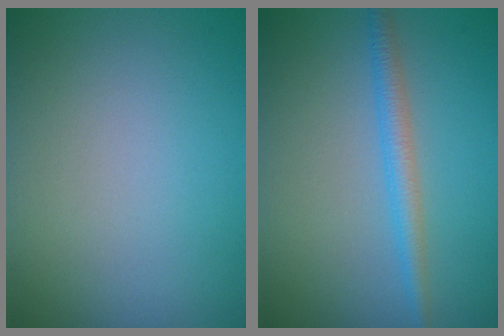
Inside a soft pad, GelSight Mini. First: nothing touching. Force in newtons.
{"total": 2.2, "press": 2.2, "slide": 0.1}